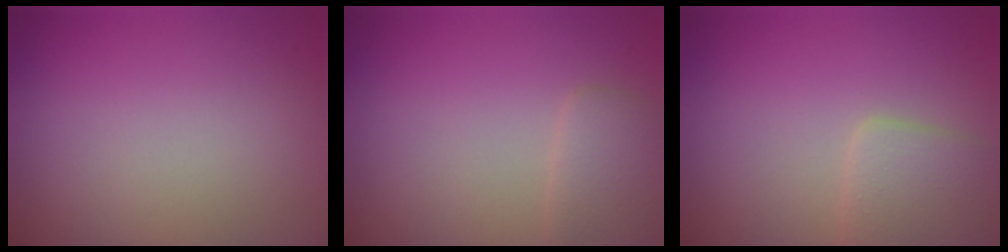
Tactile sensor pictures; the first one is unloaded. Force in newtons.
{"total": 2.1, "press": 2.1, "slide": 0.1}
{"total": 2.9, "press": 2.9, "slide": 0.2}